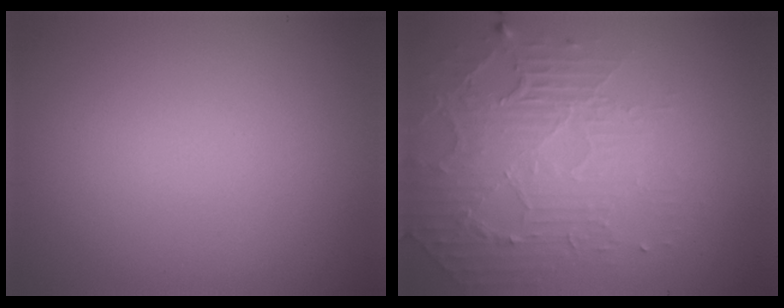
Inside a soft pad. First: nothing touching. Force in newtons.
{"total": 5.6, "press": 3.5, "slide": 4.4}